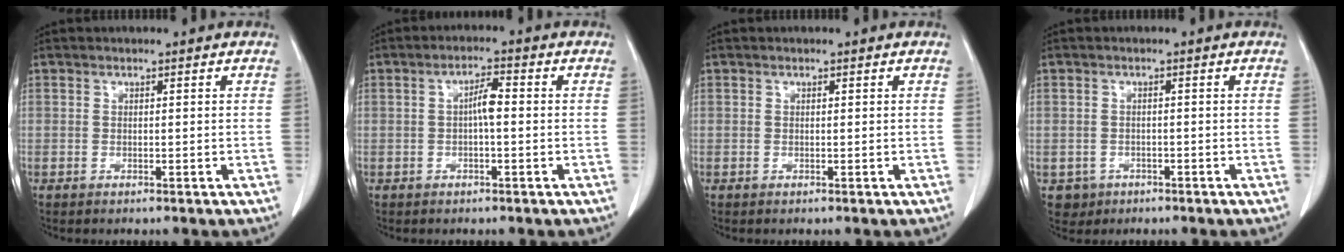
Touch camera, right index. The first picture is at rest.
{"total": 3.1, "force": [-0.1, 0.6, 3.0], "torque": [-0.054, 0.008, -0.003]}
{"total": 0.0}
{"total": 2.8, "force": [-1.3, 2.5, 0.2], "torque": [0.000, 0.009, -0.015]}